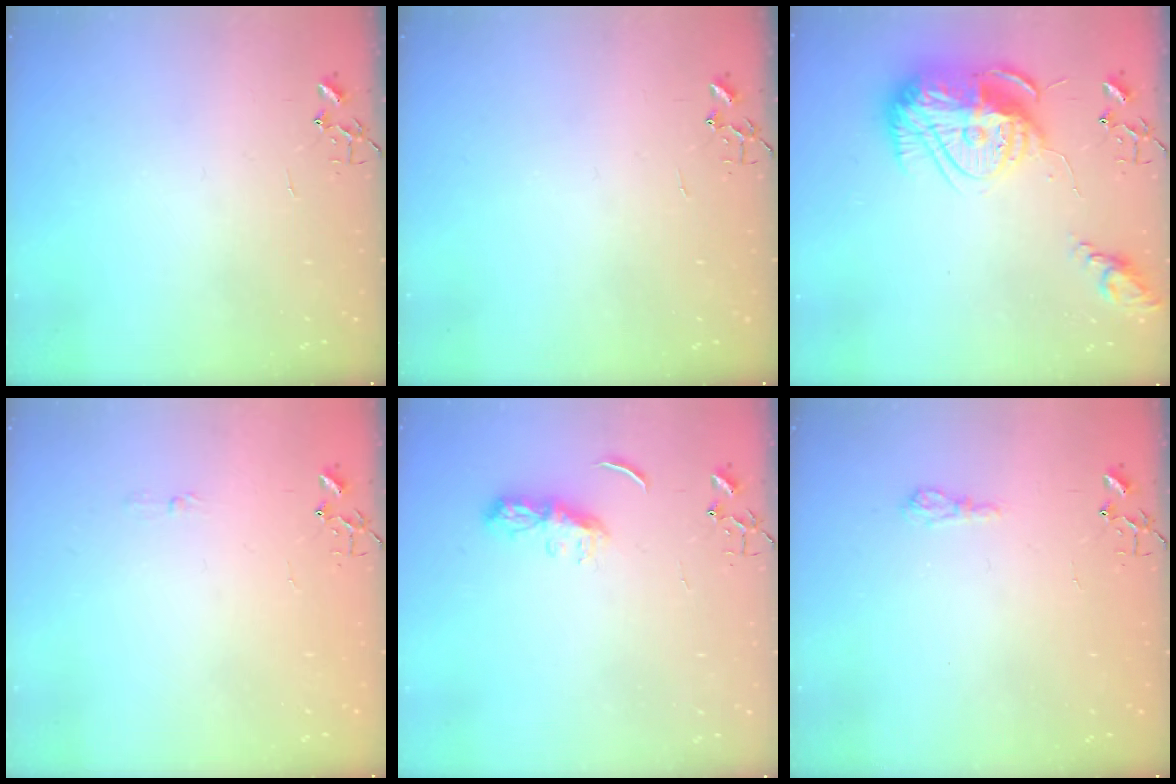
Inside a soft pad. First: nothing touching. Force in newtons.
{"total": 0.0}
{"total": 18.7, "press": 18.6, "slide": 1.7}
{"total": 3.3, "press": 3.2, "slide": 0.4}
{"total": 6.5, "press": 6.4, "slide": 0.6}
{"total": 6.5, "press": 6.5, "slide": 0.7}